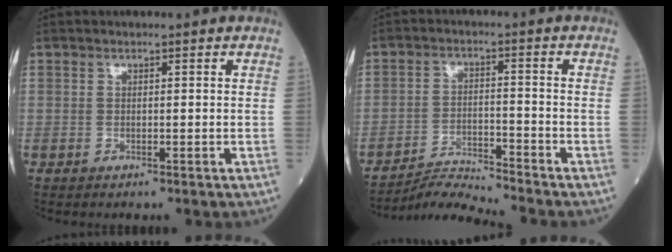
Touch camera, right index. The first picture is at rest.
{"total": 5.8, "force": [-5.4, -2.2, -0.5], "torque": [-0.009, -0.016, -0.096]}